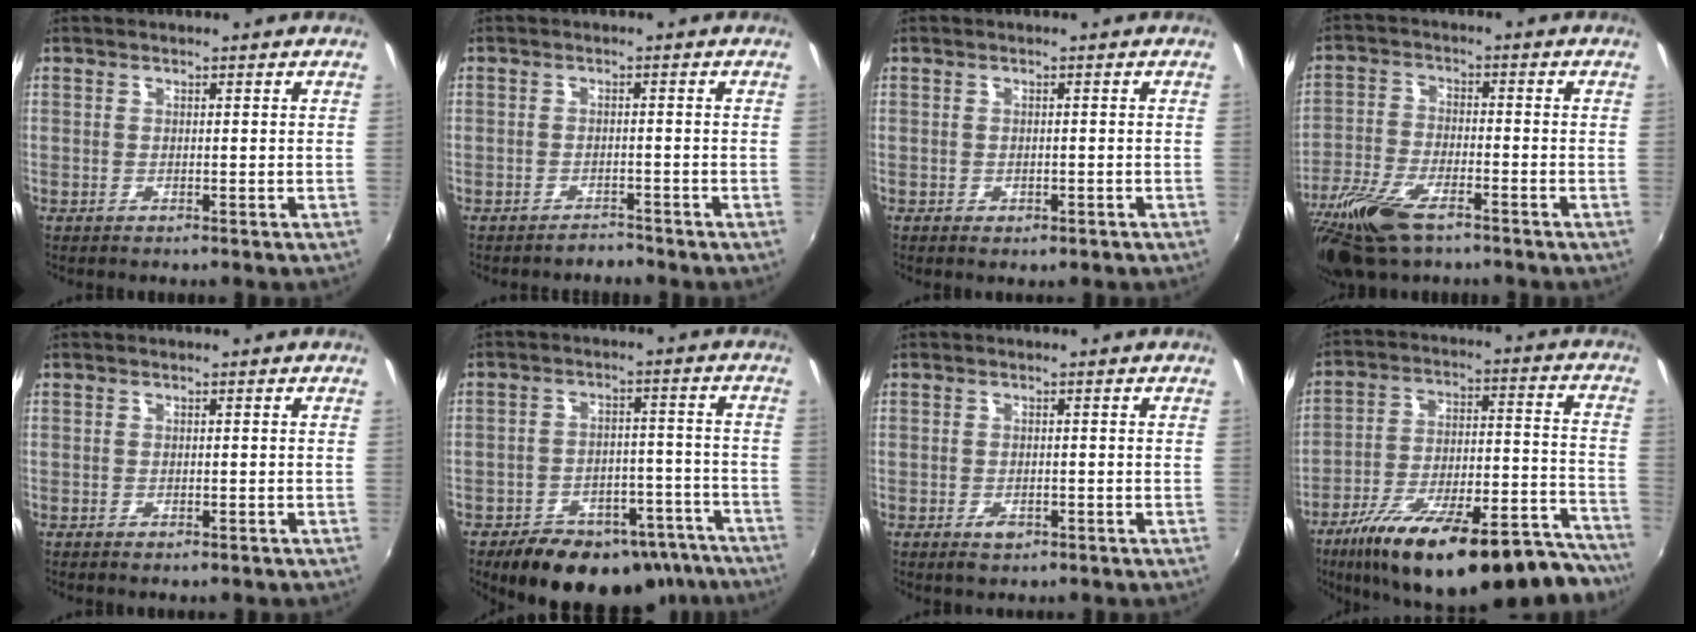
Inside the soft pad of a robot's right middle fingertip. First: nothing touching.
{"total": 2.0, "force": [-1.9, 0.6, 0.0], "torque": [-0.004, 0.004, -0.029]}
{"total": 1.6, "force": [-0.8, 1.1, 0.9], "torque": [-0.016, -0.005, -0.009]}
{"total": 13.4, "force": [-8.9, 5.1, 8.6], "torque": [-0.204, -0.032, -0.176]}
{"total": 0.6, "force": [-0.4, 0.3, 0.4], "torque": [-0.007, -0.002, -0.006]}
{"total": 21.1, "force": [-16.0, 10.4, 9.0], "torque": [-0.159, 0.031, -0.184]}
{"total": 2.3, "force": [-1.2, 1.4, 1.3], "torque": [-0.022, -0.006, -0.019]}
{"total": 31.2, "force": [-25.0, 8.5, 16.8], "torque": [-0.242, -0.013, -0.346]}